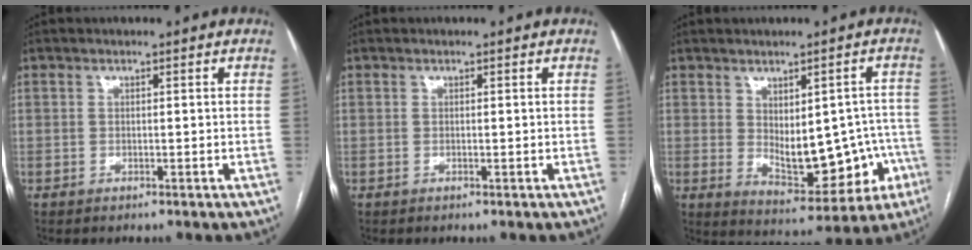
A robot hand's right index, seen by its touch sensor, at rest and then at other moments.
{"total": 0.0}
{"total": 11.9, "force": [-1.8, 6.4, 9.9], "torque": [-0.120, 0.013, 0.002]}